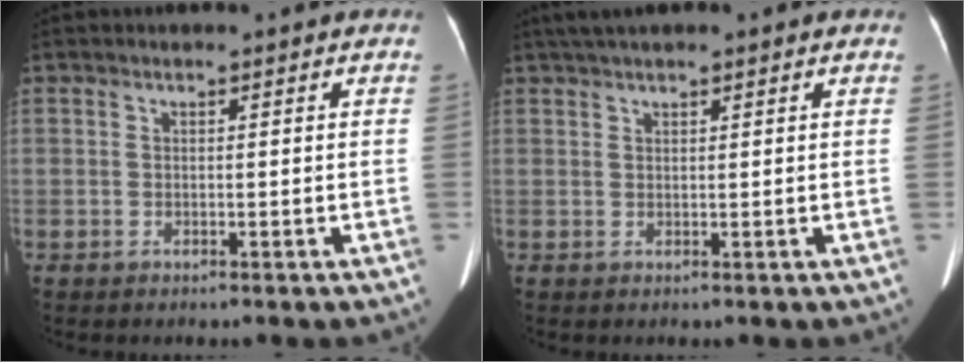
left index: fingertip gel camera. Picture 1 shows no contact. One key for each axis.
{"total": 4.7, "fx": 3.6, "fy": 0.8, "fz": 2.9, "tx": -0.049, "ty": 0.033, "tz": 0.061}